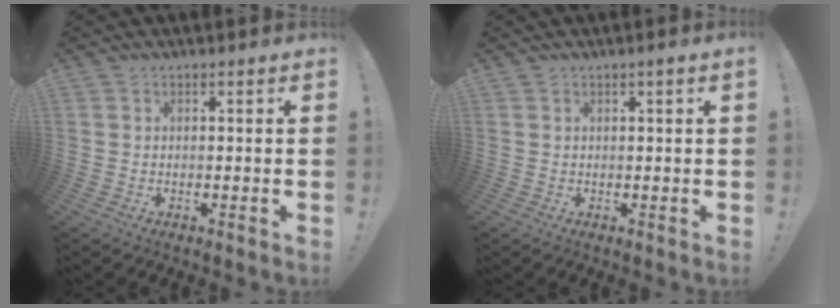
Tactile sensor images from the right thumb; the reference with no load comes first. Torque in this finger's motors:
{"motor_torque": [-0.04, -0.04, 0.13, -0.01, 0.15]}